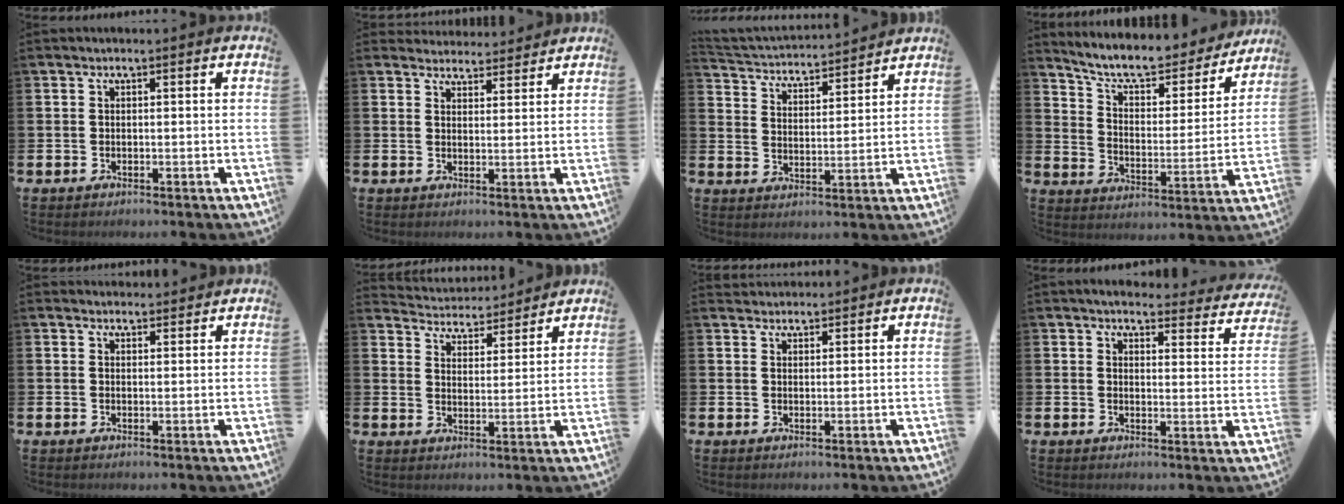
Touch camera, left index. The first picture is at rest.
{"total": 3.8, "force": [3.6, 0.9, -0.3], "torque": [0.007, -0.021, 0.065]}
{"total": 3.6, "force": [3.5, 0.8, -0.1], "torque": [-0.023, -0.034, 0.056]}
{"total": 8.6, "force": [7.7, 2.4, 3.0], "torque": [-0.084, -0.056, 0.130]}
{"total": 2.1, "force": [2.1, 0.5, -0.1], "torque": [0.009, -0.009, 0.036]}
{"total": 4.6, "force": [4.4, 0.9, -0.3], "torque": [-0.020, -0.034, 0.076]}
{"total": 2.2, "force": [2.1, 0.6, -0.1], "torque": [0.005, -0.009, 0.037]}
{"total": 3.8, "force": [3.7, 0.7, 0.4], "torque": [-0.012, -0.029, 0.060]}